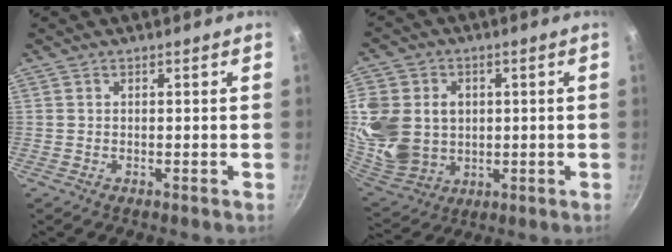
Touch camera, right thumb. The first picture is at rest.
{"total": 19.3, "force": [1.6, 15.7, 11.0], "torque": [-0.235, -0.005, 0.046]}